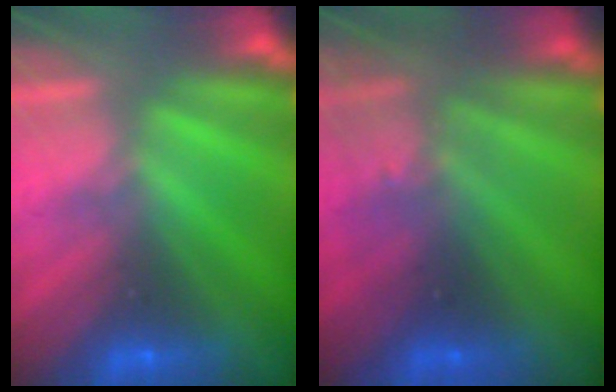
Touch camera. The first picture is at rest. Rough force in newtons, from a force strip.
{"total": 2.8}